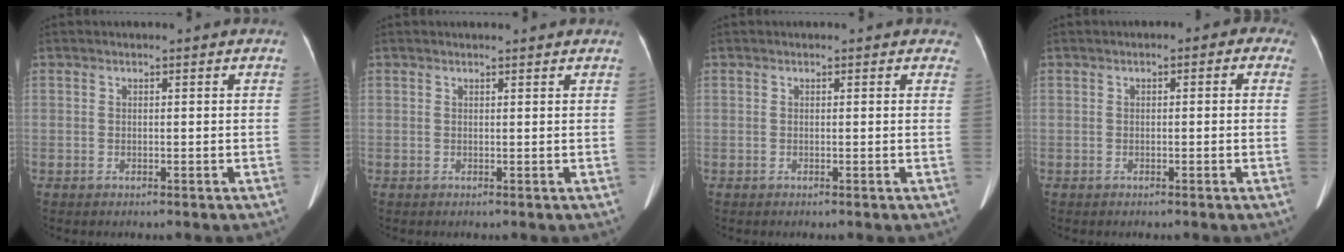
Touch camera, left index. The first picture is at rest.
{"total": 2.5, "force": [2.4, 0.4, 0.7], "torque": [-0.010, 0.010, 0.023]}
{"total": 1.6, "force": [1.2, 0.9, 0.2], "torque": [0.013, -0.002, -0.005]}
{"total": 2.6, "force": [0.6, 1.4, 2.1], "torque": [-0.012, 0.020, -0.004]}